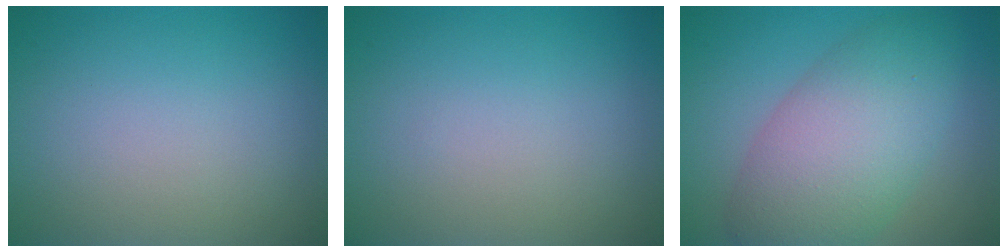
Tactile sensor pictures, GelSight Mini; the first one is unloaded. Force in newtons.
{"total": 0.0}
{"total": 8.1, "press": 8.1, "slide": 0.4}